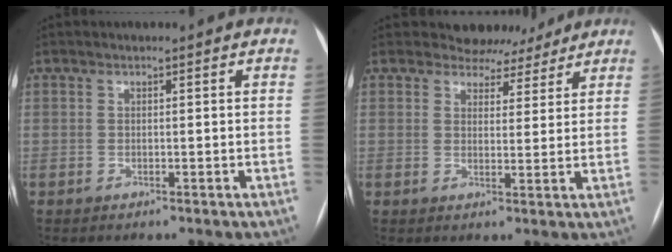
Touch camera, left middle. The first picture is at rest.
{"total": 5.8, "force": [5.1, 2.7, -0.1], "torque": [0.009, 0.001, 0.058]}